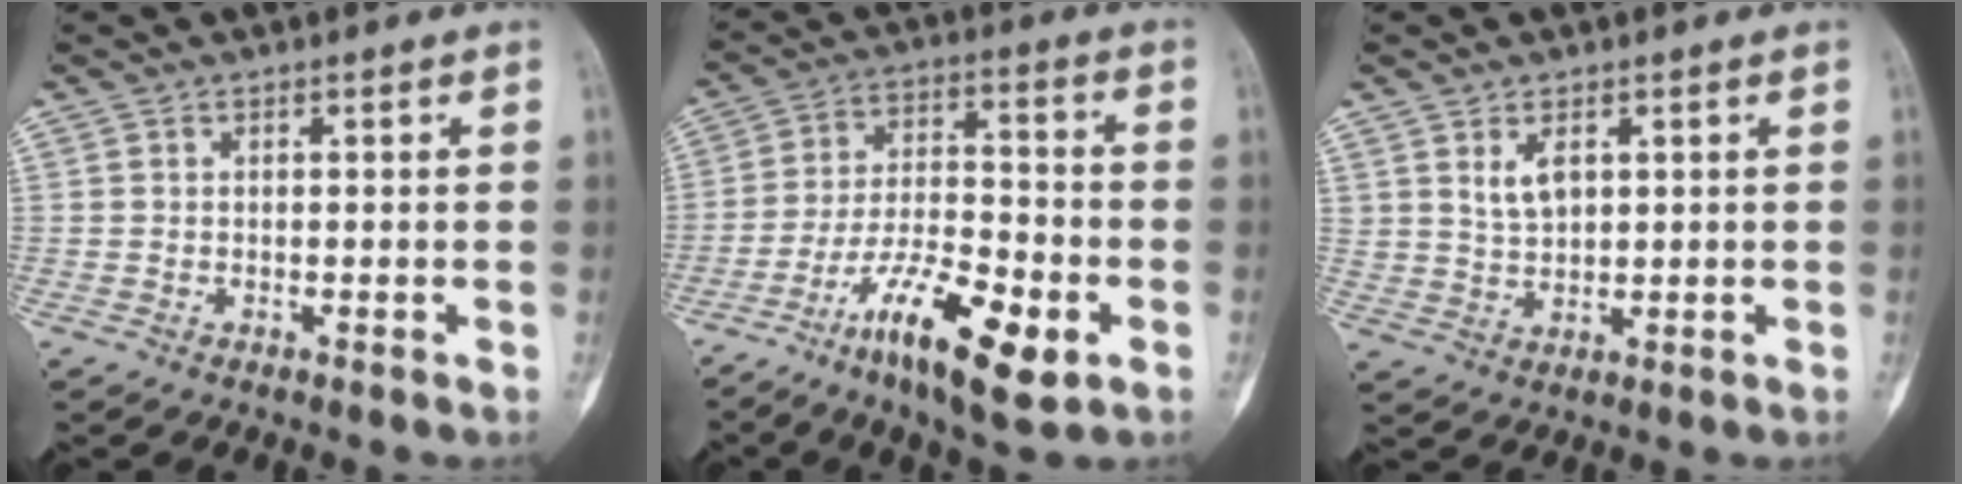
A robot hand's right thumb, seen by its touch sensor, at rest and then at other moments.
{"total": 16.3, "force": [-7.8, 5.0, 13.5], "torque": [-0.228, 0.033, -0.130]}
{"total": 4.3, "force": [1.9, 2.5, 2.9], "torque": [-0.045, -0.013, 0.044]}